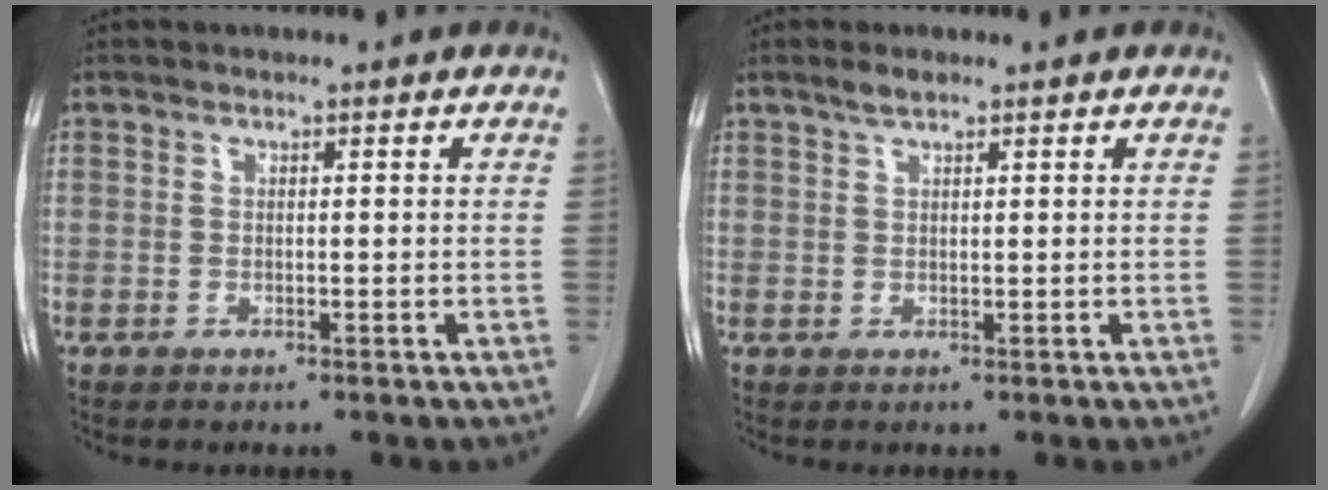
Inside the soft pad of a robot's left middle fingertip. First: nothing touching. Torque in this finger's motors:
{"motor_torque": [0.39, -0.34, -0.10, 0.01]}